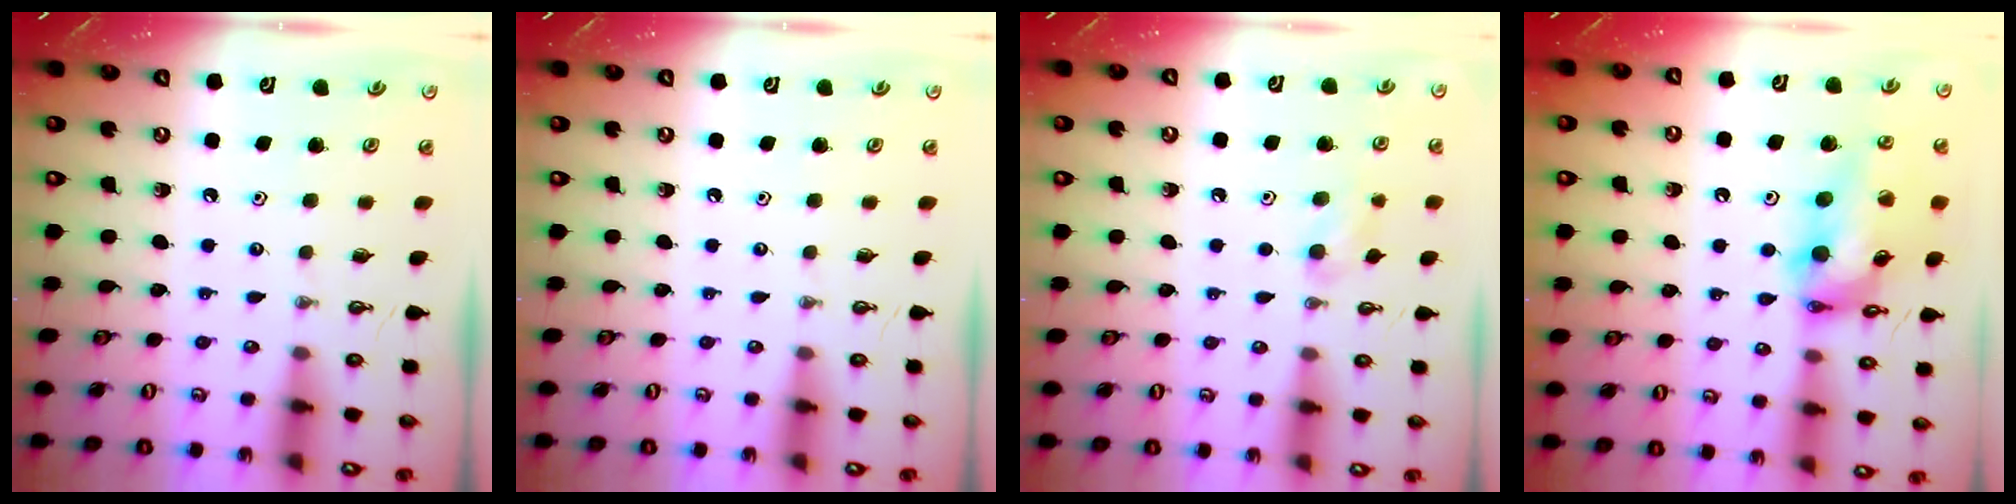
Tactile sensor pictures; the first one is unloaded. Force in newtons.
{"total": 0.0}
{"total": 7.3, "press": 6.9, "slide": 2.3}
{"total": 16.9, "press": 16.5, "slide": 3.9}